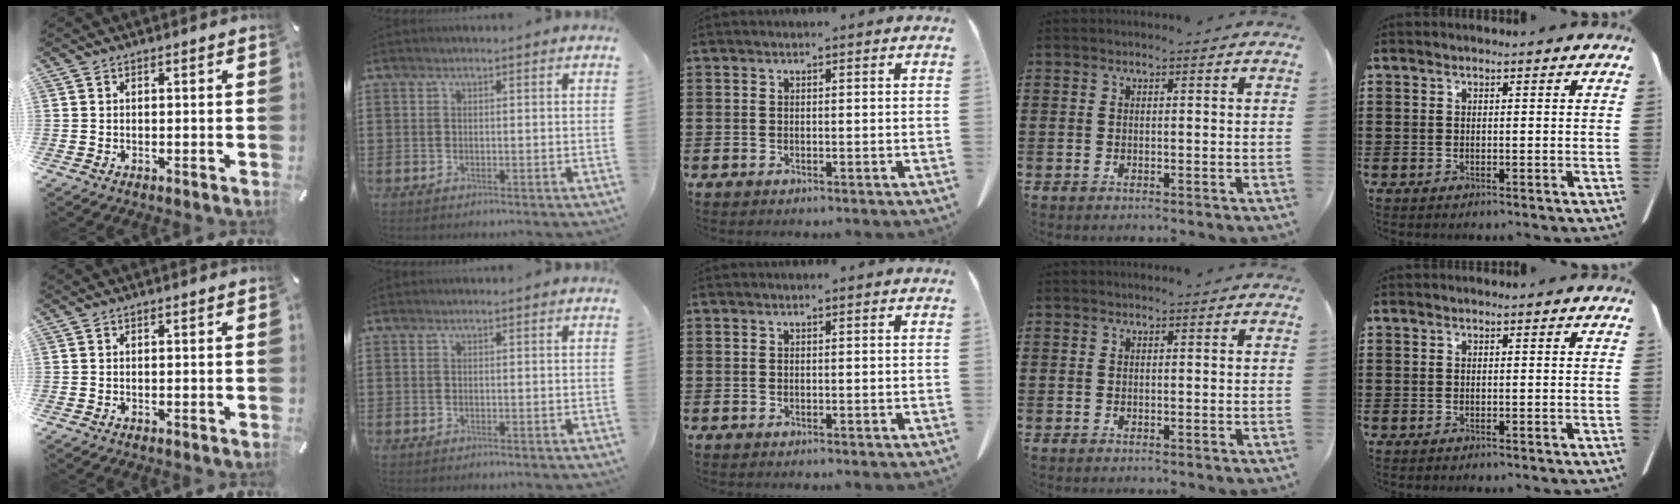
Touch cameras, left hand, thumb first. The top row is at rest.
{}